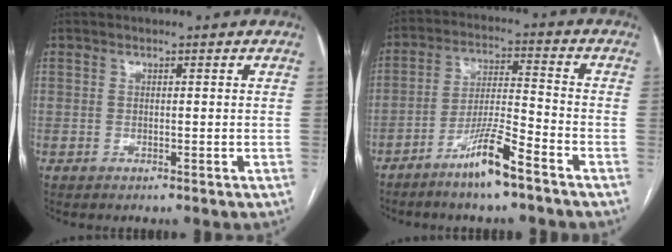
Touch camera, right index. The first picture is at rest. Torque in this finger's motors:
{"motor_torque": [0.81, -0.28, 0.44, 0.09]}